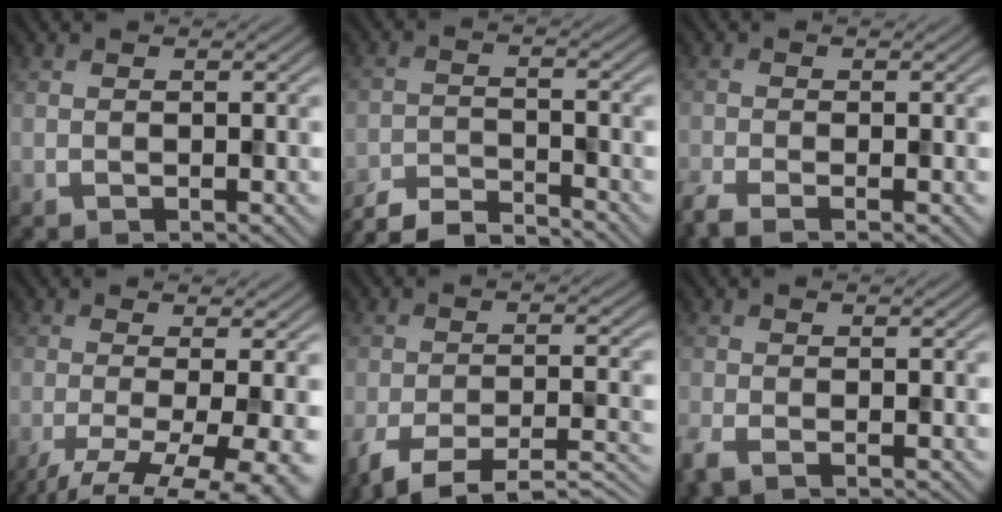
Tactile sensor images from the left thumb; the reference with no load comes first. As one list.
[{"total": 6.7, "force": [-6.3, 0.9, 2.0], "torque": [-0.042, -0.001, -0.122]}, {"total": 3.3, "force": [-2.3, 0.6, 2.4], "torque": [-0.041, -0.006, -0.054]}, {"total": 11.0, "force": [-5.1, 2.9, 9.3], "torque": [-0.158, -0.019, -0.069]}, {"total": 7.6, "force": [-5.3, 2.1, 5.2], "torque": [-0.095, -0.009, -0.085]}, {"total": 2.3, "force": [-1.6, 0.4, 1.6], "torque": [-0.039, -0.007, -0.039]}]